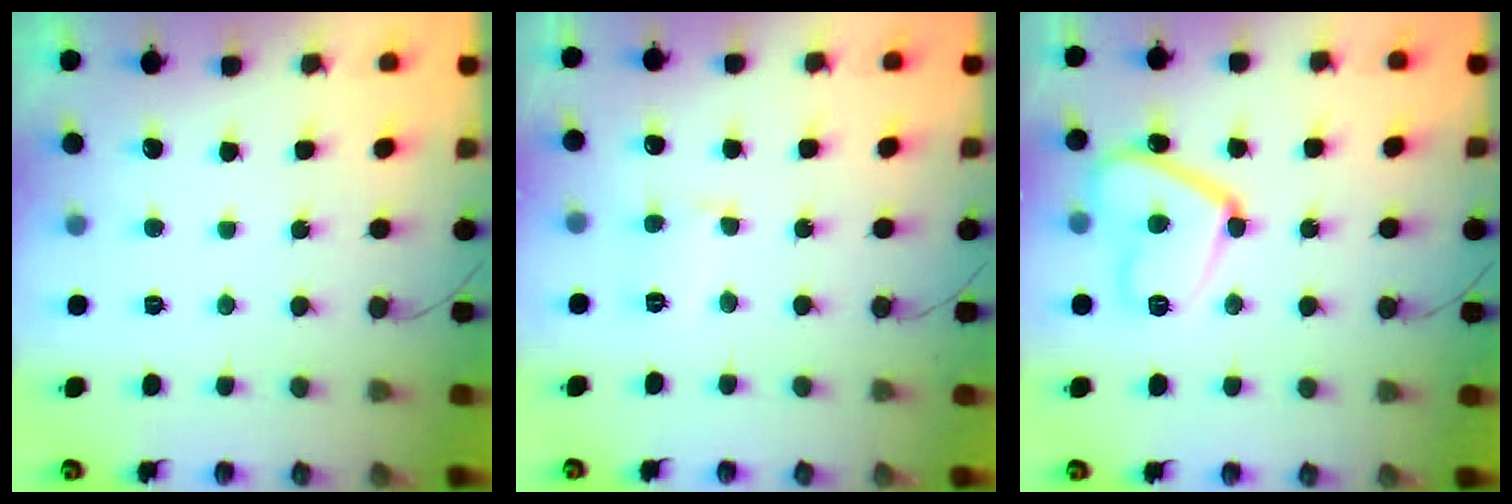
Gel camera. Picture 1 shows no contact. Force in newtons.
{"total": 4.8, "press": 4.8, "slide": 0.2}
{"total": 13.5, "press": 13.5, "slide": 1.2}